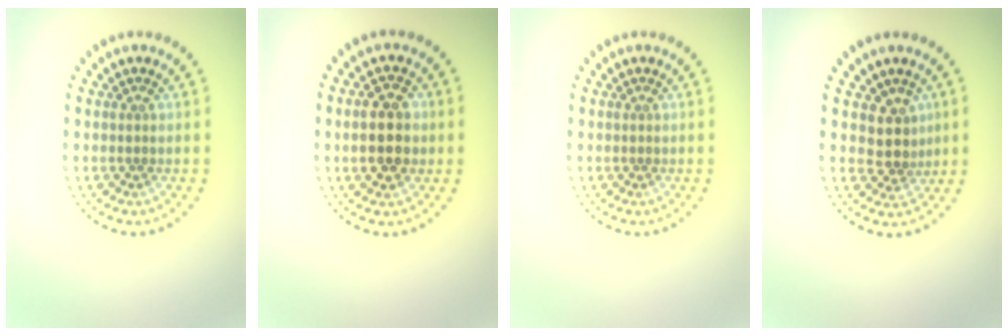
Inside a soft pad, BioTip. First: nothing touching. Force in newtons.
{"total": 5.0, "press": 5.0, "slide": 0.2}
{"total": 0.0}
{"total": 2.6, "press": 2.1, "slide": 1.6}